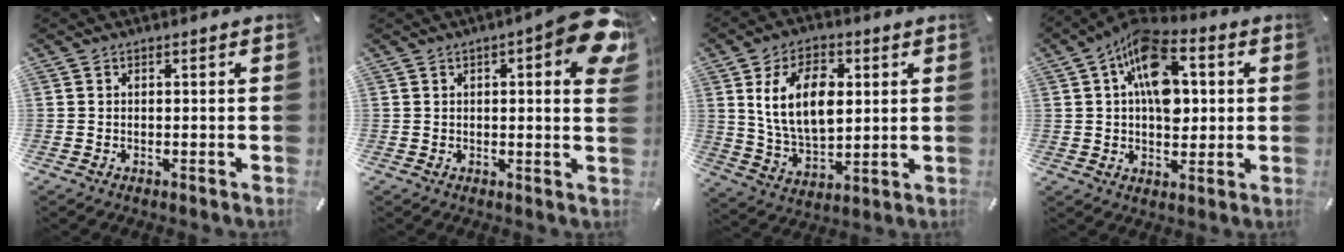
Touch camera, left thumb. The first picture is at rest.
{"total": 10.8, "force": [4.3, 2.9, 9.4], "torque": [-0.110, -0.030, 0.070]}
{"total": 13.9, "force": [3.8, 8.9, 10.0], "torque": [-0.204, 0.001, 0.066]}
{"total": 15.5, "force": [3.2, 9.6, 11.7], "torque": [-0.197, -0.008, 0.056]}